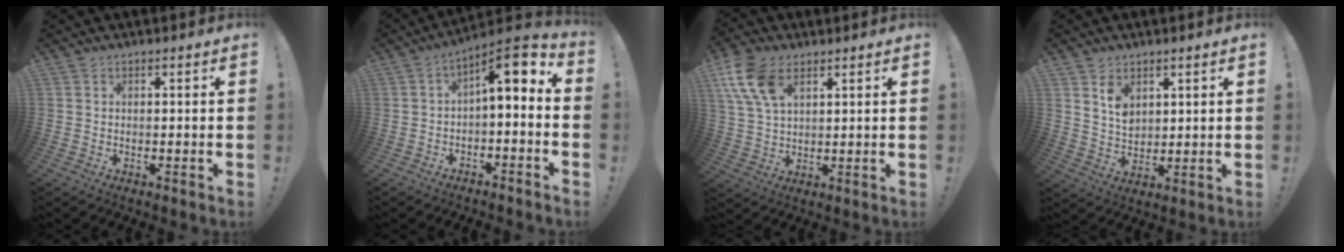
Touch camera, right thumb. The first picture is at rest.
{"total": 7.8, "force": [1.9, 2.4, 7.2], "torque": [-0.103, -0.020, 0.032]}
{"total": 12.4, "force": [6.1, 7.4, 7.9], "torque": [-0.161, -0.013, 0.118]}
{"total": 6.6, "force": [4.0, 4.3, 3.0], "torque": [-0.039, -0.027, 0.072]}